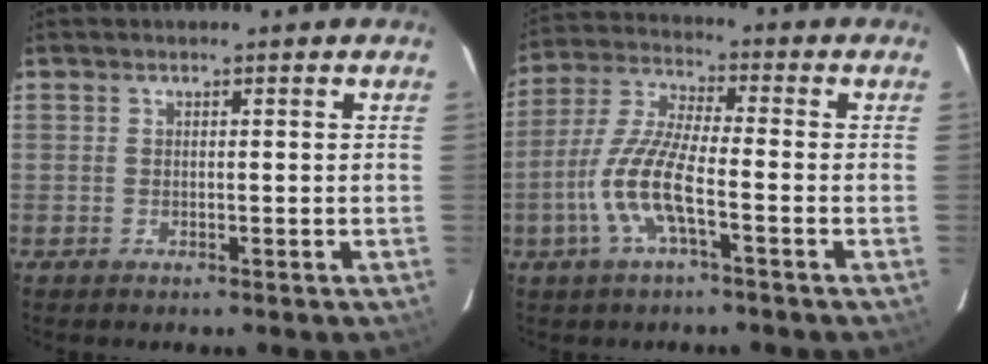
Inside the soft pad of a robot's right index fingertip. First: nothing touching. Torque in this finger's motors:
{"motor_torque": [1.20, -0.76, 0.82, 0.21]}